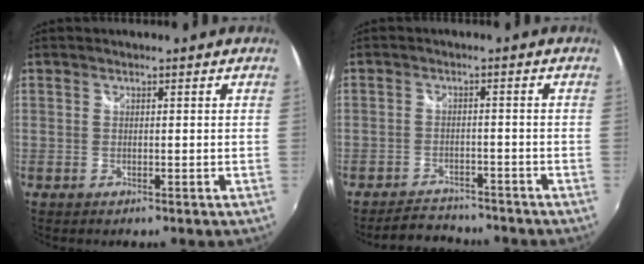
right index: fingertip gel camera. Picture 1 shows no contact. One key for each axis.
{"total": 5.8, "fx": -5.4, "fy": 2.1, "fz": 0.8, "tx": -0.037, "ty": 0.008, "tz": -0.081}